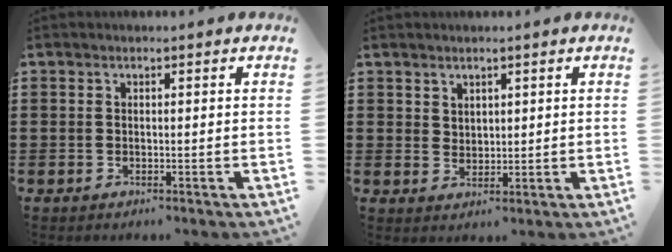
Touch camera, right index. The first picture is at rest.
{"total": 2.4, "force": [1.9, 1.4, 0.2], "torque": [-0.008, 0.005, 0.037]}